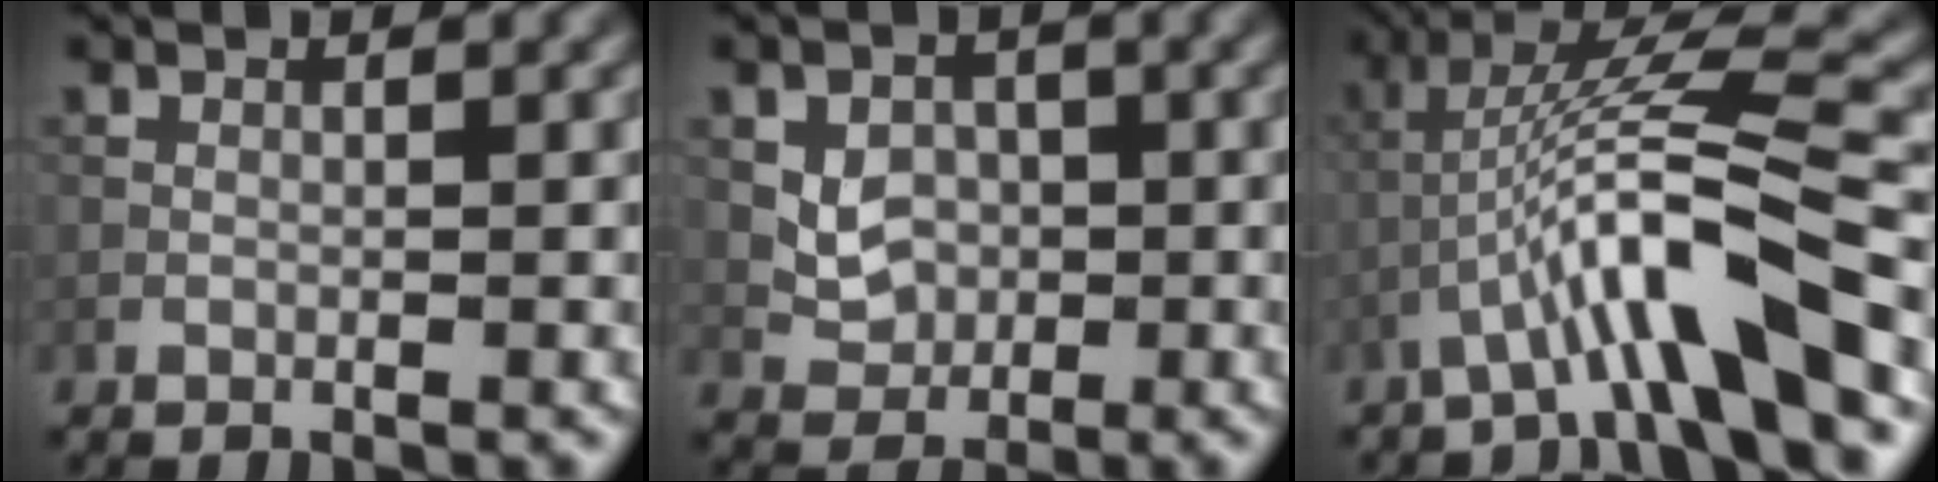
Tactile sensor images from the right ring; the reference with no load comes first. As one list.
[{"total": 2.7, "force": [0.2, 2.4, 1.2], "torque": [-0.022, -0.002, 0.012]}, {"total": 8.8, "force": [-4.0, 1.2, 7.8], "torque": [-0.140, 0.023, -0.062]}]